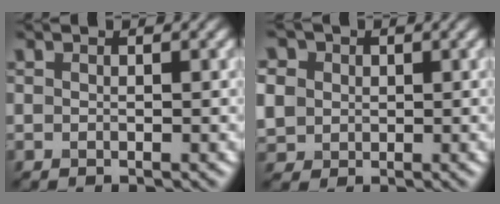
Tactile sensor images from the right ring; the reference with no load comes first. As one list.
[{"total": 7.2, "force": [2.2, 6.1, 3.2], "torque": [-0.086, 0.024, 0.025]}]